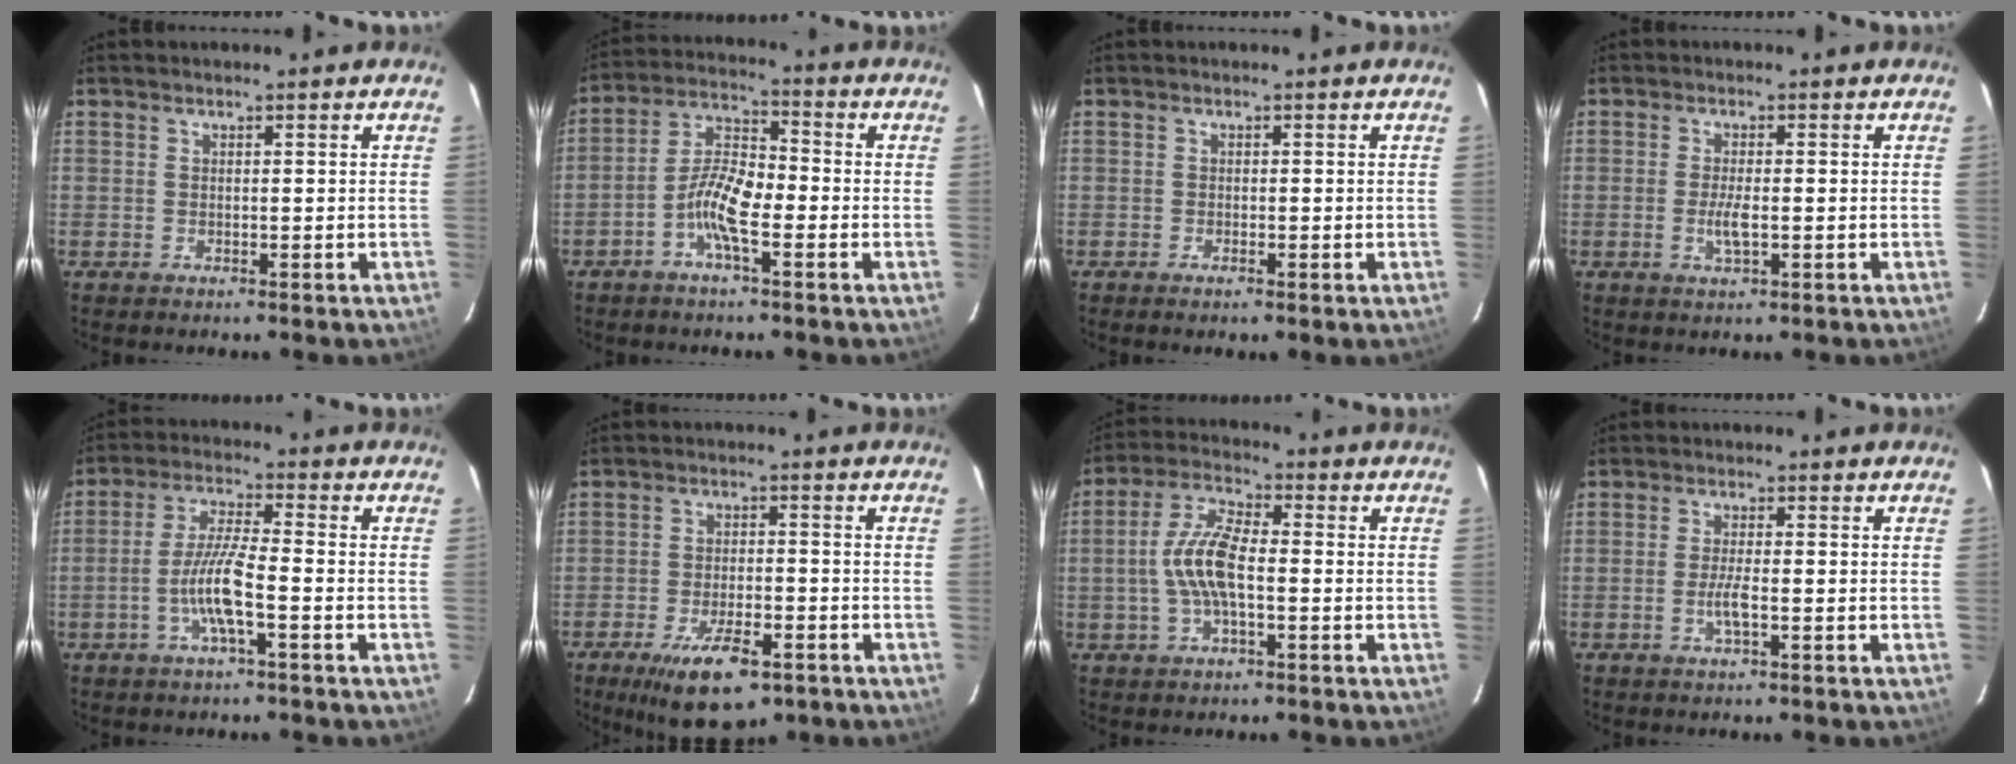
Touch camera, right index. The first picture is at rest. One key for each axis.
{"total": 7.9, "fx": -3.4, "fy": 2.3, "fz": 6.7, "tx": -0.141, "ty": 0.014, "tz": -0.071}
{"total": 0.9, "fx": -0.6, "fy": 0.2, "fz": 0.7, "tx": -0.015, "ty": -0.002, "tz": -0.011}
{"total": 3.2, "fx": -0.7, "fy": 0.9, "fz": 3.0, "tx": -0.059, "ty": -0.003, "tz": -0.011}
{"total": 7.7, "fx": -2.9, "fy": 0.5, "fz": 7.1, "tx": -0.145, "ty": 0.003, "tz": -0.055}
{"total": 11.7, "fx": -7.3, "fy": 4.4, "fz": 8.1, "tx": -0.161, "ty": -0.019, "tz": -0.113}
{"total": 8.8, "fx": -1.4, "fy": 3.0, "fz": 8.1, "tx": -0.169, "ty": 0.013, "tz": -0.029}
{"total": 3.1, "fx": -1.1, "fy": 0.3, "fz": 2.9, "tx": -0.055, "ty": -0.002, "tz": -0.019}